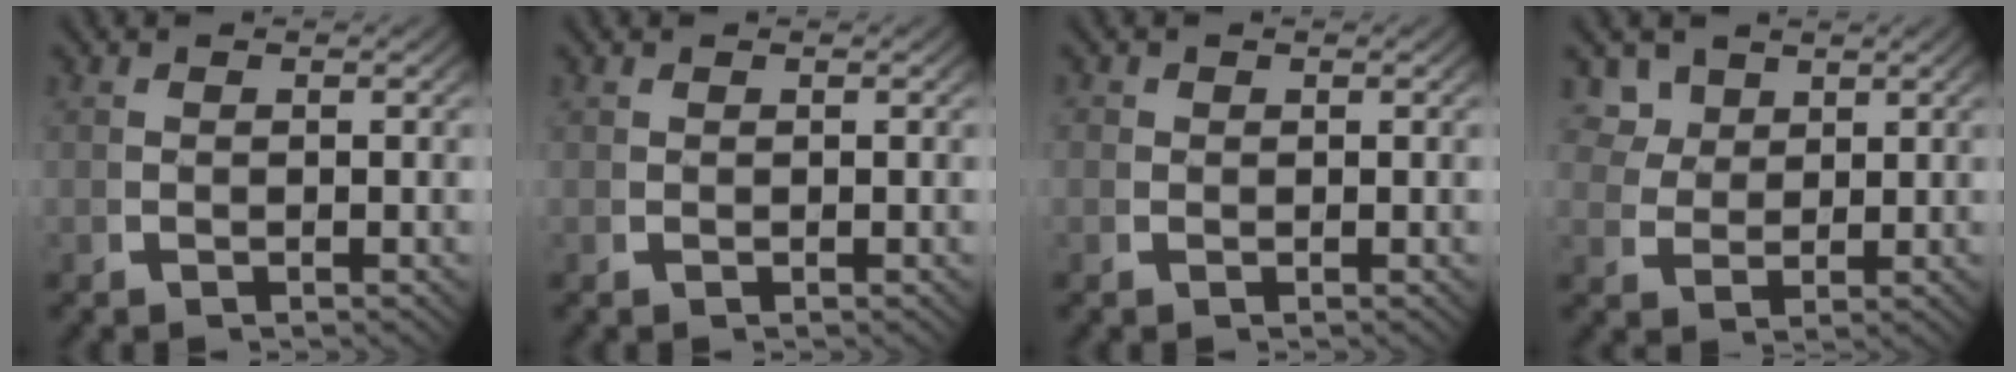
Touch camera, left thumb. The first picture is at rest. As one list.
[{"total": 0.0}, {"total": 0.6, "force": [0.1, 0.6, -0.1], "torque": [-0.001, -0.008, 0.001]}, {"total": 3.5, "force": [2.3, 2.4, 1.0], "torque": [-0.022, -0.011, 0.053]}]